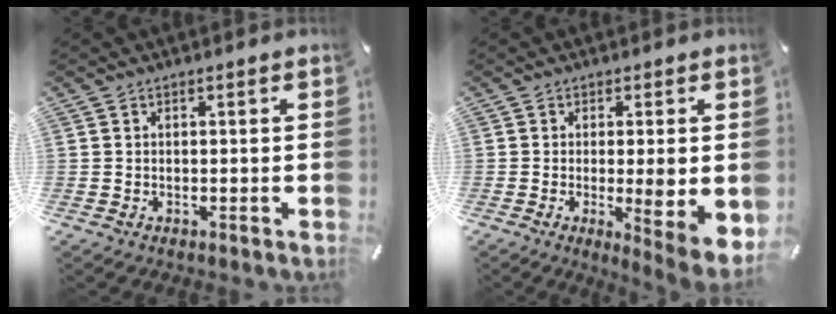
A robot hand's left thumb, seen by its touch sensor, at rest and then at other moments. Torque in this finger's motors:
{"motor_torque": [1.46, 2.75, 0.90, 0.10, 0.16]}